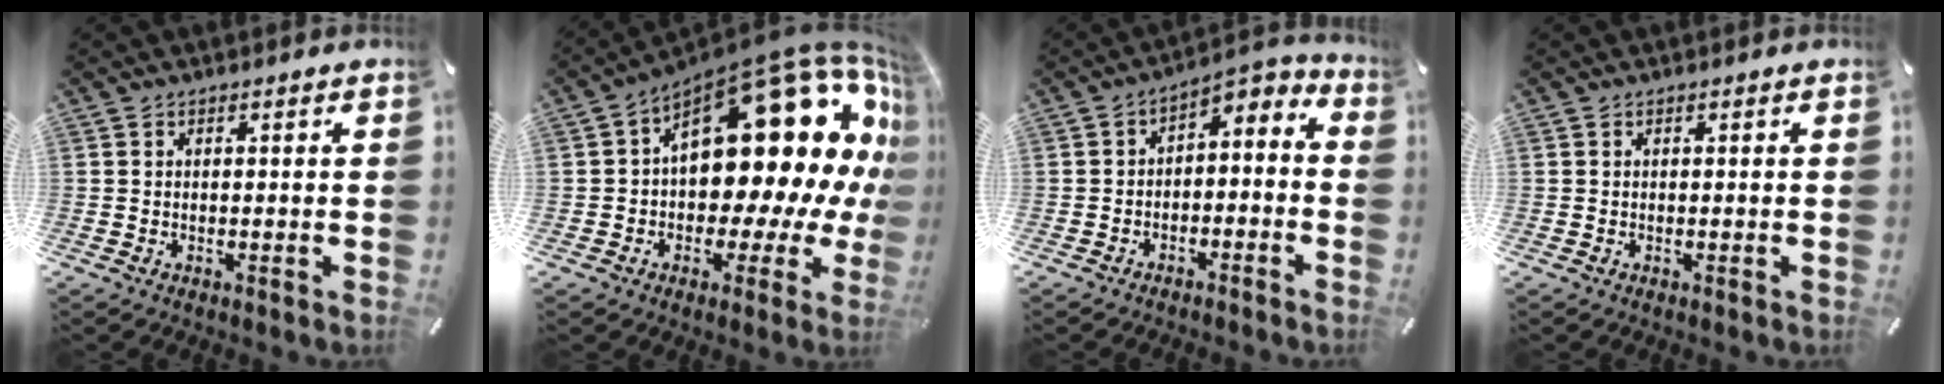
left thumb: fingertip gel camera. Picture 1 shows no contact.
{"total": 26.2, "force": [8.9, 13.4, 20.6], "torque": [-0.280, -0.094, 0.165]}
{"total": 3.1, "force": [-1.8, 2.1, 1.5], "torque": [-0.030, 0.005, -0.039]}
{"total": 0.0}